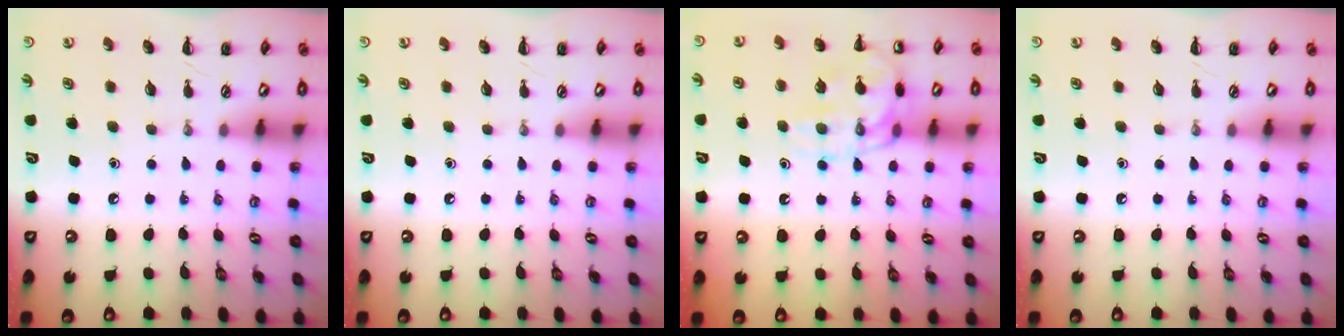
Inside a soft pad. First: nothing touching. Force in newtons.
{"total": 0.0}
{"total": 14.0, "press": 13.9, "slide": 1.6}
{"total": 0.0}